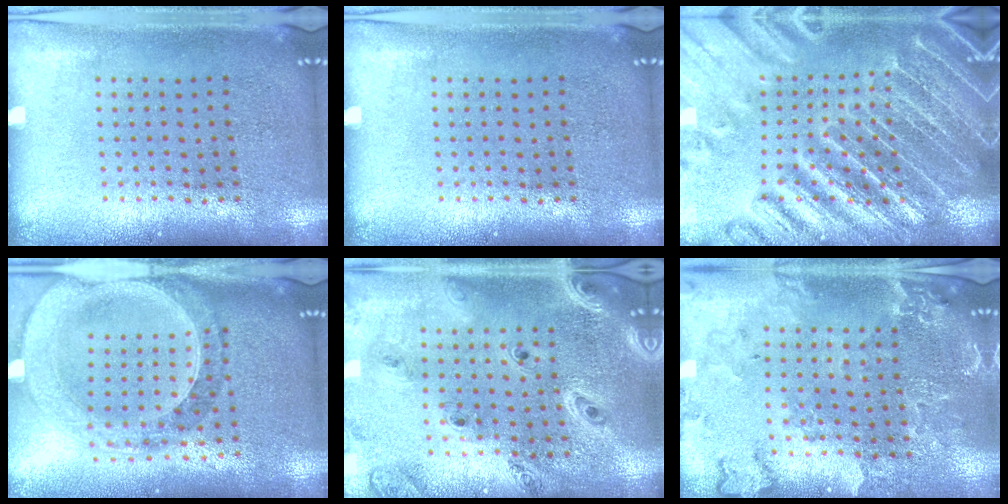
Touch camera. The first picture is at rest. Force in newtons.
{"total": 0.0}
{"total": 4.4, "press": 4.0, "slide": 1.7}
{"total": 1.4, "press": 1.4, "slide": 0.3}
{"total": 1.8, "press": 1.7, "slide": 0.4}
{"total": 0.5, "press": 0.5, "slide": 0.2}